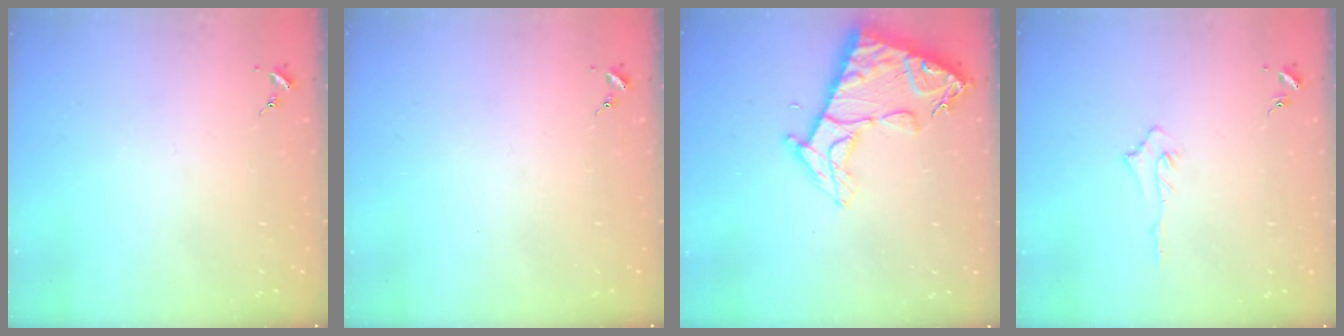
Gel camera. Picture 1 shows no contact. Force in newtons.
{"total": 0.0}
{"total": 13.6, "press": 13.6, "slide": 1.3}
{"total": 3.2, "press": 3.1, "slide": 0.6}